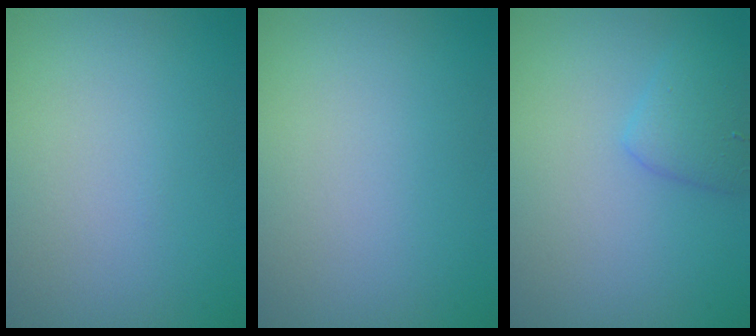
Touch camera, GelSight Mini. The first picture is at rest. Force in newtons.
{"total": 0.0}
{"total": 2.2, "press": 2.2, "slide": 0.1}